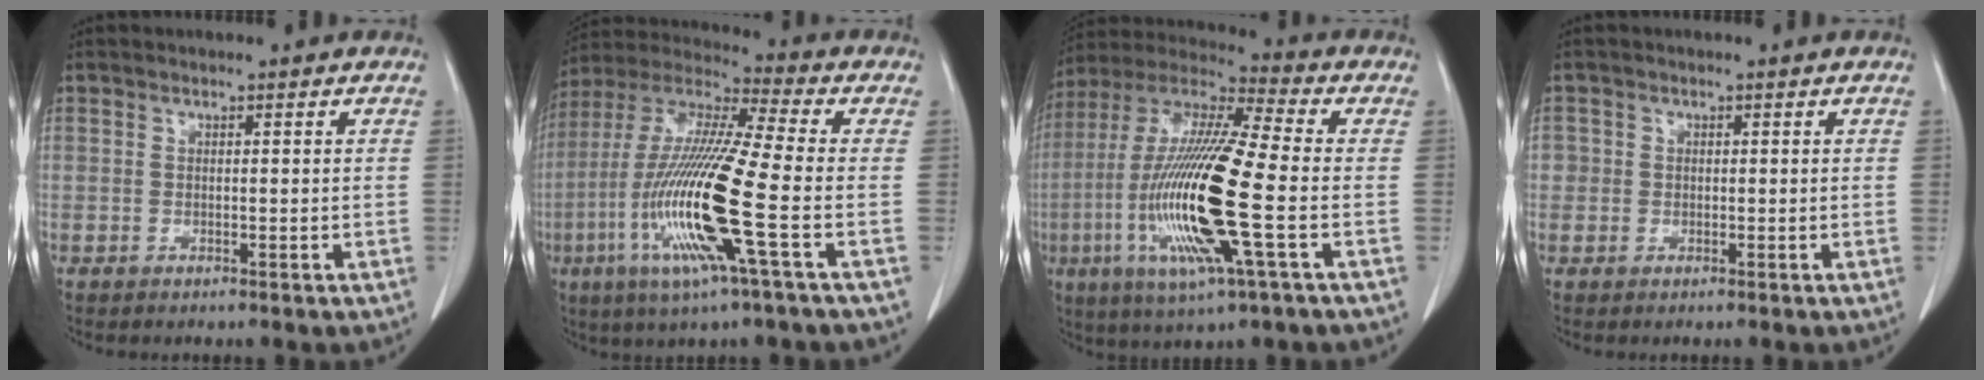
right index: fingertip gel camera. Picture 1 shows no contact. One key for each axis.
{"total": 18.6, "fx": -5.2, "fy": 0.3, "fz": 17.9, "tx": -0.374, "ty": -0.021, "tz": -0.109}
{"total": 20.3, "fx": -4.4, "fy": 1.6, "fz": 19.8, "tx": -0.419, "ty": -0.017, "tz": -0.087}
{"total": 1.5, "fx": 0.0, "fy": 1.5, "fz": 0.2, "tx": 0.010, "ty": 0.005, "tz": -0.003}